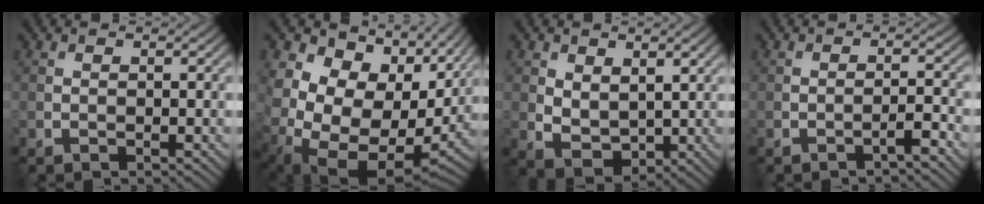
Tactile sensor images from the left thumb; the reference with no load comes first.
{"total": 18.4, "force": [3.9, 14.3, 10.9], "torque": [-0.233, -0.010, 0.103]}
{"total": 4.7, "force": [1.8, 3.1, 3.0], "torque": [-0.067, -0.015, 0.037]}
{"total": 2.2, "force": [-1.5, 0.2, 1.5], "torque": [-0.024, 0.010, -0.030]}